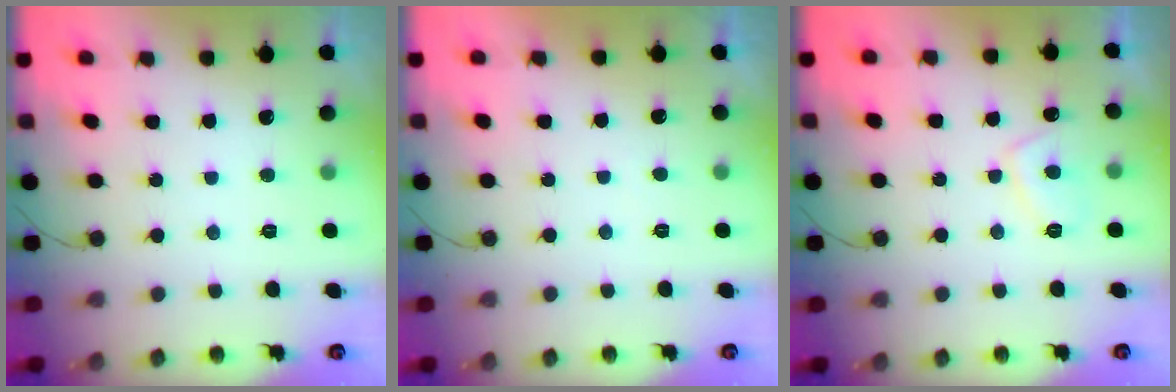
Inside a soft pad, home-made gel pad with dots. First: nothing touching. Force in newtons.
{"total": 1.2, "press": 1.1, "slide": 0.4}
{"total": 3.9, "press": 3.8, "slide": 1.0}